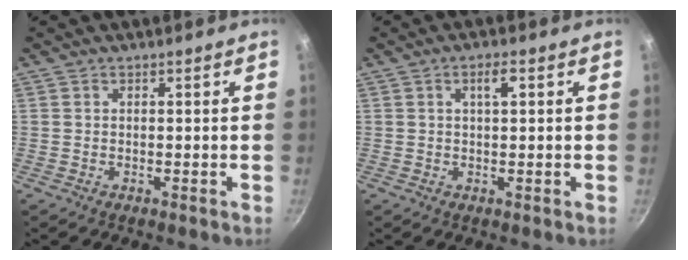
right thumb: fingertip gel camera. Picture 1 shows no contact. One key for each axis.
{"total": 2.9, "fx": 0.8, "fy": 0.7, "fz": 2.7, "tx": -0.051, "ty": 0.004, "tz": 0.013}